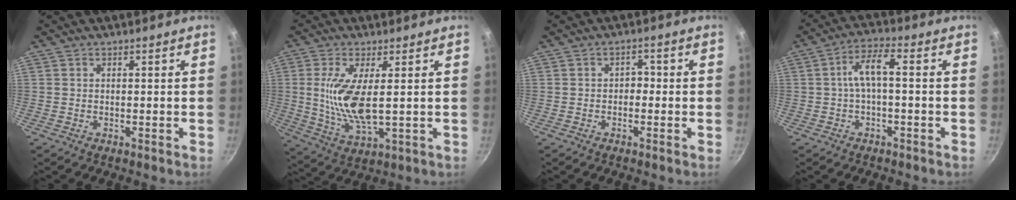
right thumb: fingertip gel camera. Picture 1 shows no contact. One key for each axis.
{"total": 11.1, "fx": 1.3, "fy": 3.9, "fz": 10.3, "tx": -0.209, "ty": -0.017, "tz": 0.031}
{"total": 2.1, "fx": -0.5, "fy": 1.6, "fz": 1.3, "tx": -0.007, "ty": 0.010, "tz": -0.011}
{"total": 5.6, "fx": -0.5, "fy": 1.9, "fz": 5.3, "tx": -0.112, "ty": 0.030, "tz": -0.013}